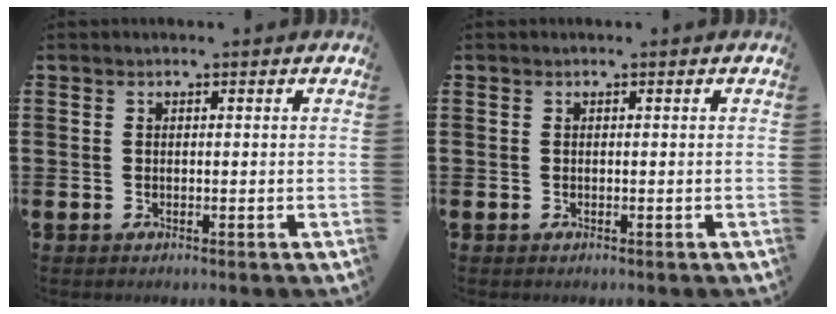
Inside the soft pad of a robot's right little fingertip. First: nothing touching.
{"total": 0.0}